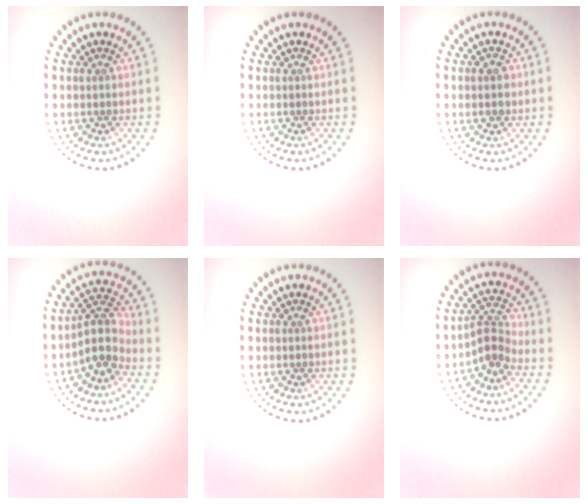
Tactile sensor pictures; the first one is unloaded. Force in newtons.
{"total": 0.0}
{"total": 2.1, "press": 2.1, "slide": 0.1}
{"total": 3.7, "press": 3.1, "slide": 2.1}
{"total": 0.0}
{"total": 2.5, "press": 1.7, "slide": 1.8}